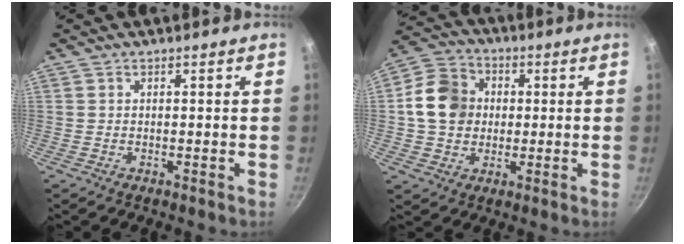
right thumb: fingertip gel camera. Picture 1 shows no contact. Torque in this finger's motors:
{"motor_torque": [1.38, 1.76, 0.84, -0.20, 0.09]}